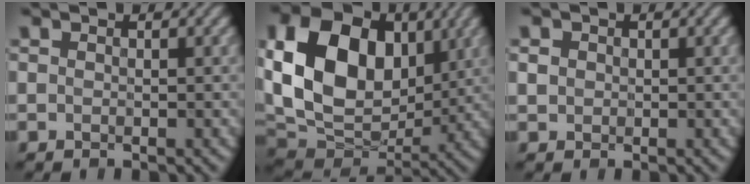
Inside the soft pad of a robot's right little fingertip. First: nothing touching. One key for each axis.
{"total": 14.5, "fx": 2.2, "fy": 10.1, "fz": 10.1, "tx": -0.199, "ty": 0.015, "tz": 0.033}
{"total": 0.9, "fx": 0.0, "fy": 0.9, "fz": 0.1, "tx": -0.007, "ty": -0.001, "tz": 0.004}